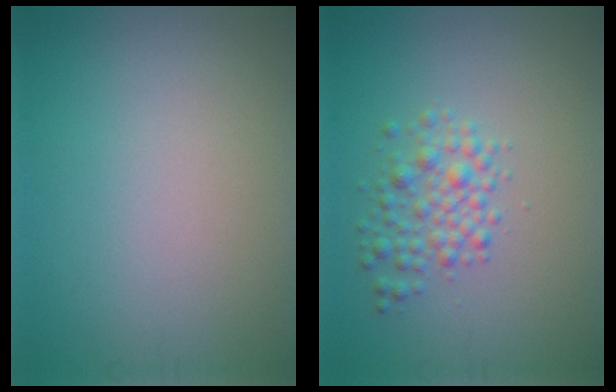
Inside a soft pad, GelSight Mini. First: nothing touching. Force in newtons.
{"total": 2.8, "press": 2.8, "slide": 0.1}